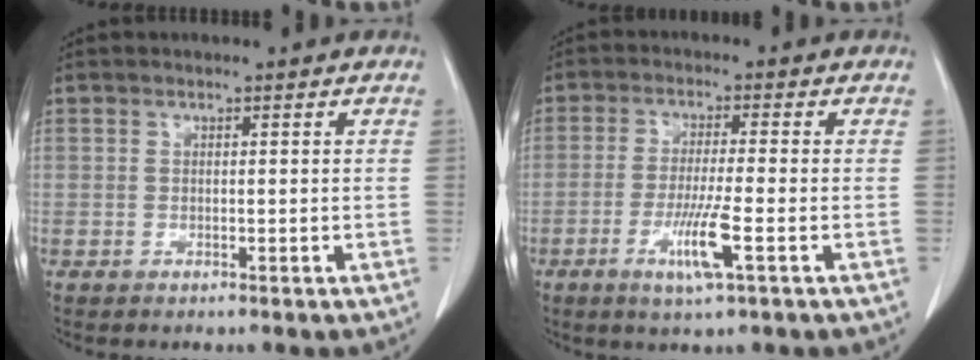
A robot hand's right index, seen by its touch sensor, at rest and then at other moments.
{"total": 6.7, "force": [-2.6, -0.2, 6.1], "torque": [-0.118, -0.017, -0.048]}